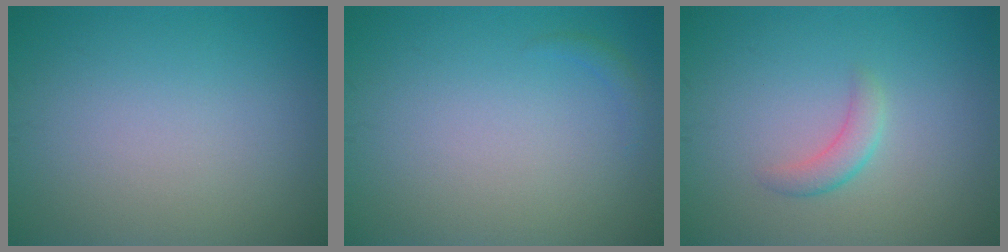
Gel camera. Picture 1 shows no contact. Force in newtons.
{"total": 0.7, "press": 0.7, "slide": 0.1}
{"total": 1.8, "press": 1.8, "slide": 0.1}